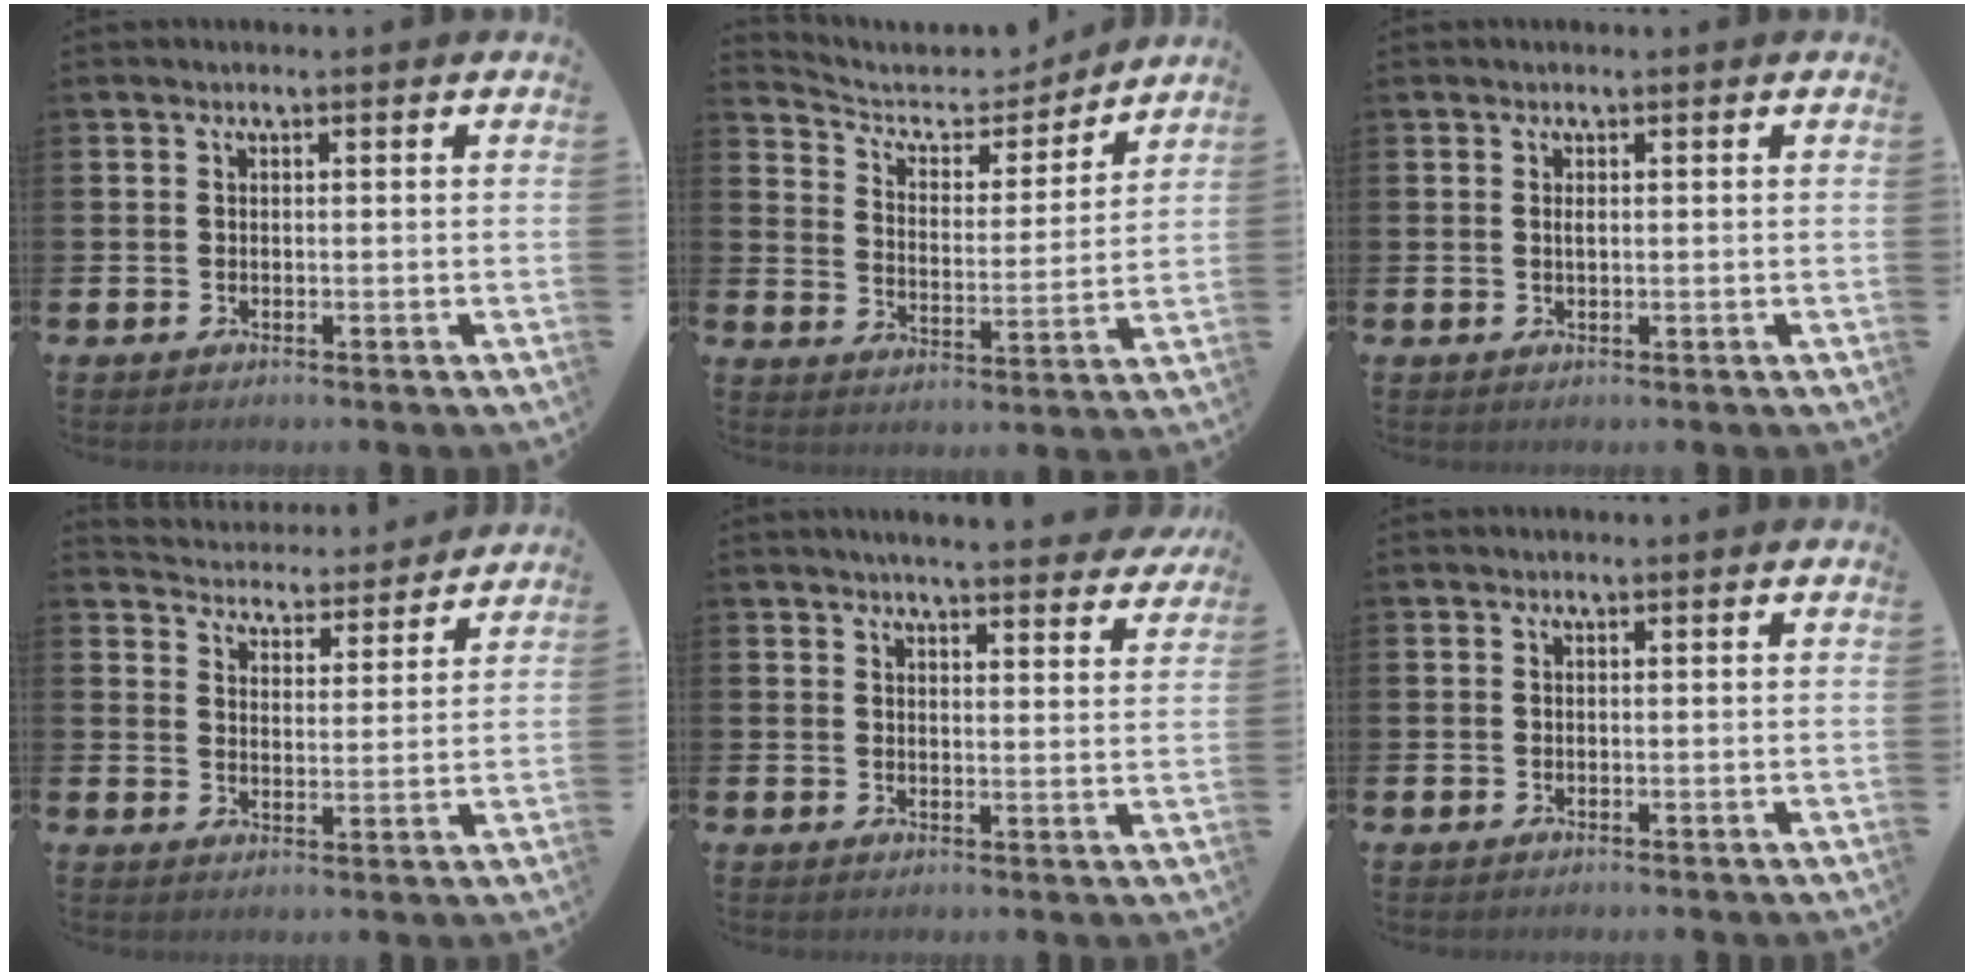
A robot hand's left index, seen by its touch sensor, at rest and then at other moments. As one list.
[{"total": 6.4, "force": [5.8, 2.4, 1.1], "torque": [-0.055, -0.046, 0.098]}, {"total": 0.6, "force": [0.2, 0.2, 0.6], "torque": [-0.012, 0.001, 0.004]}, {"total": 4.5, "force": [4.4, 0.9, -0.2], "torque": [-0.017, -0.040, 0.075]}, {"total": 4.8, "force": [4.7, 0.0, 1.1], "torque": [-0.022, -0.029, 0.081]}, {"total": 0.0}]